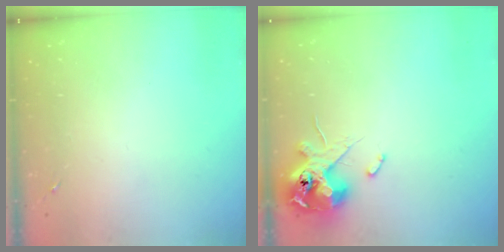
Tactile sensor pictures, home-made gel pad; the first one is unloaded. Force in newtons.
{"total": 12.4, "press": 12.2, "slide": 2.1}